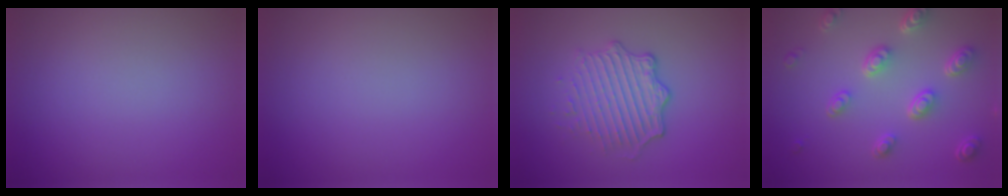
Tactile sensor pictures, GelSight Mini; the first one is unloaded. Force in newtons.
{"total": 0.0}
{"total": 4.8, "press": 3.4, "slide": 3.4}
{"total": 4.7, "press": 3.5, "slide": 3.2}